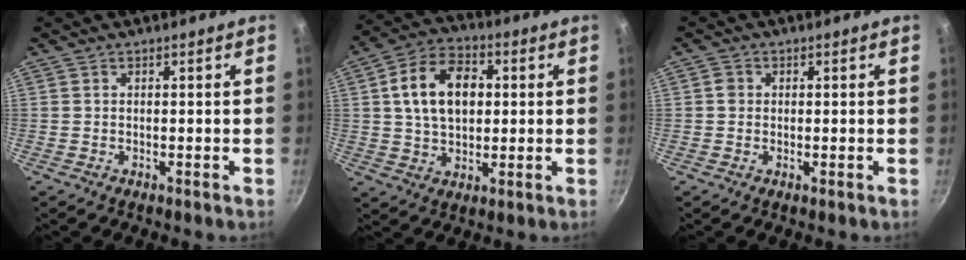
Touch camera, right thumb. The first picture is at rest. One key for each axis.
{"total": 13.7, "fx": 2.3, "fy": 9.2, "fz": 9.8, "tx": -0.143, "ty": 0.015, "tz": 0.030}
{"total": 1.6, "fx": 0.1, "fy": 1.5, "fz": 0.7, "tx": -0.009, "ty": 0.000, "tz": -0.003}